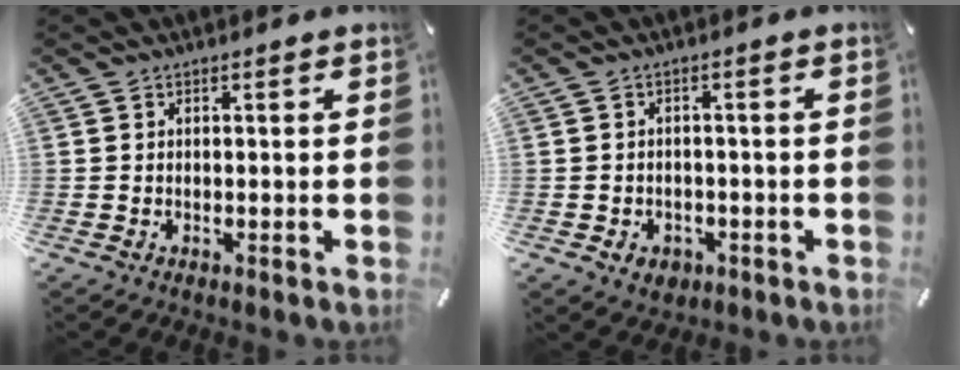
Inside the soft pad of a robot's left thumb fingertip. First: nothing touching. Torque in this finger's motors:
{"motor_torque": [0.05, 0.07, 0.12, -0.06, 0.07]}